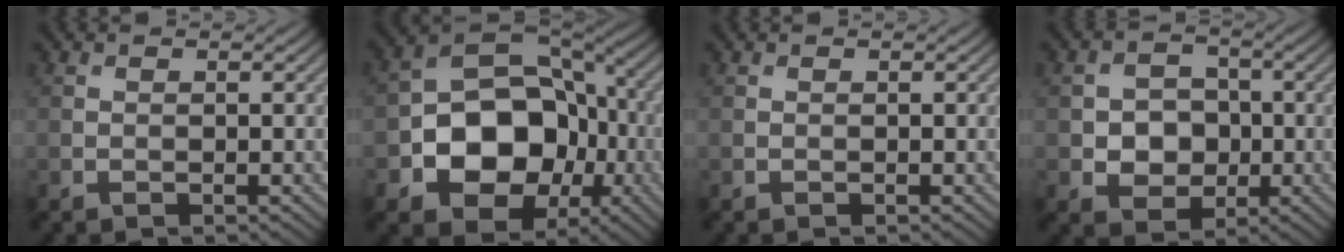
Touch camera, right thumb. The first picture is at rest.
{"total": 13.6, "force": [-3.5, 10.1, 8.3], "torque": [-0.150, -0.023, -0.071]}
{"total": 0.0}
{"total": 4.8, "force": [-0.7, 4.1, 2.4], "torque": [-0.045, 0.002, -0.022]}